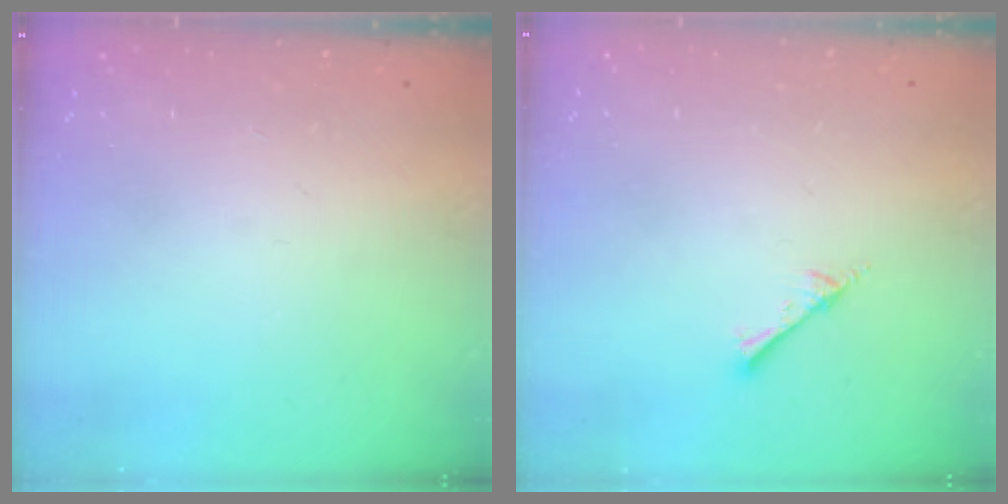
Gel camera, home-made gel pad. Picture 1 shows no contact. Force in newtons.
{"total": 2.6, "press": 2.6, "slide": 0.3}